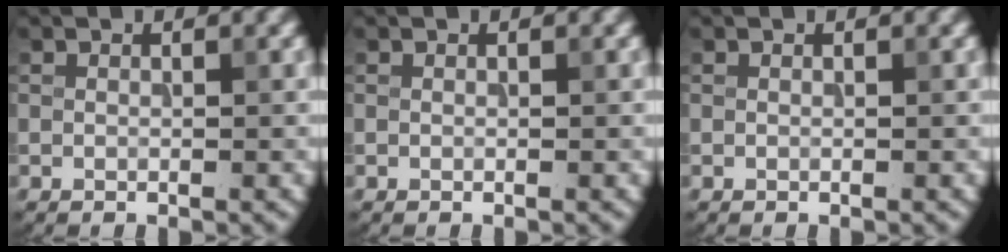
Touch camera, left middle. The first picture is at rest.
{"total": 0.0}
{"total": 0.0}